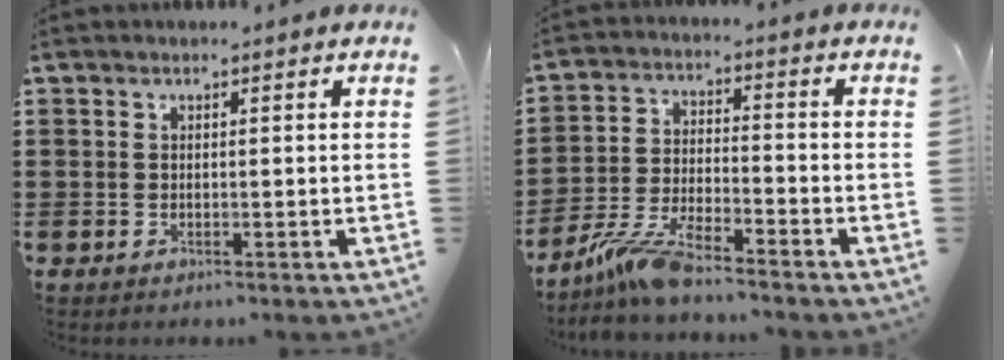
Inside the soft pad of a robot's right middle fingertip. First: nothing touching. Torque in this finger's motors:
{"motor_torque": [2.14, 0.00, 0.20, 0.04]}